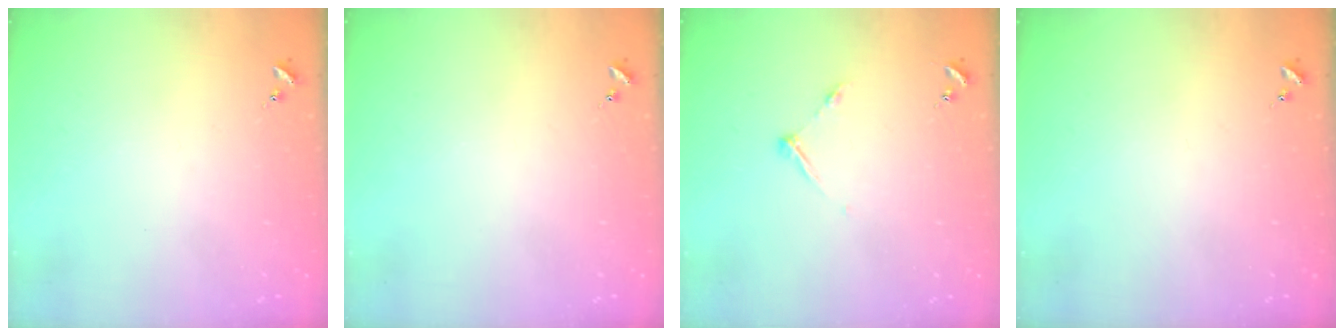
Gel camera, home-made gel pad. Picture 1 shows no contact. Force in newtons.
{"total": 0.0}
{"total": 5.6, "press": 5.6, "slide": 0.6}
{"total": 0.0}